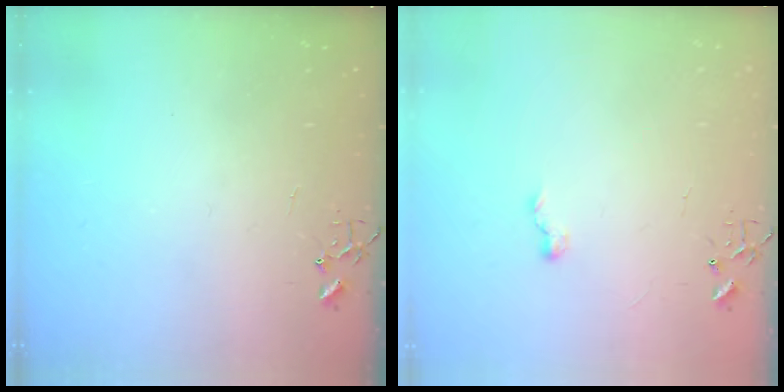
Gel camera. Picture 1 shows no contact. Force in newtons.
{"total": 5.7, "press": 5.6, "slide": 0.7}